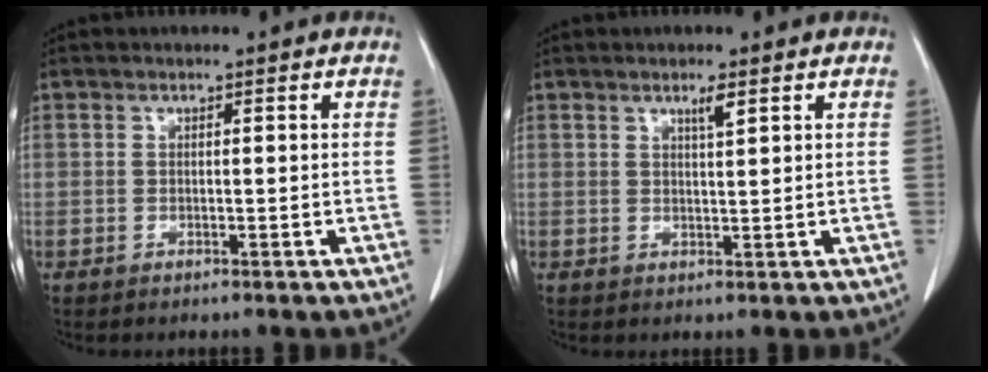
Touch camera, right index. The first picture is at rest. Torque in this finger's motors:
{"motor_torque": [0.03, 0.02, 0.04, 0.00]}